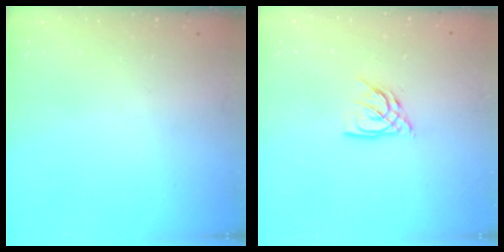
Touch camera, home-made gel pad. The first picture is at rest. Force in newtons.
{"total": 6.8, "press": 6.8, "slide": 0.5}